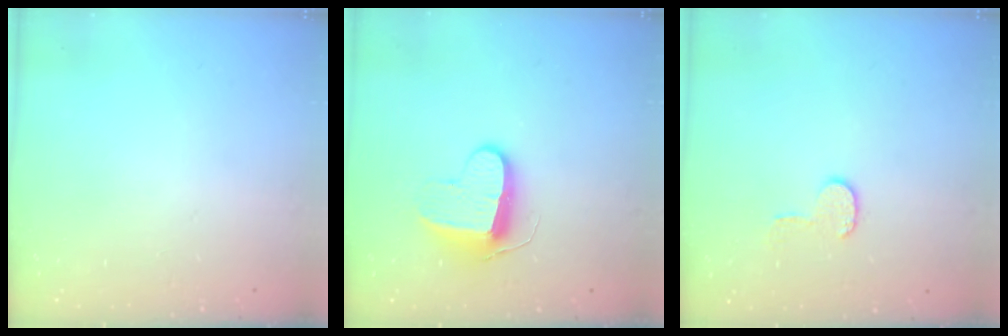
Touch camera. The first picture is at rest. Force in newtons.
{"total": 9.6, "press": 9.6, "slide": 0.2}
{"total": 5.9, "press": 5.9, "slide": 0.4}